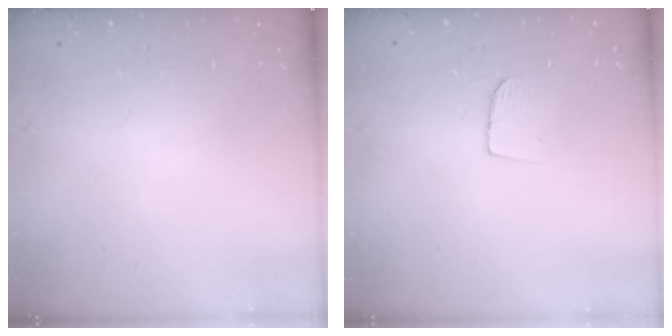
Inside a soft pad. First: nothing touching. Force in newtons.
{"total": 5.6, "press": 5.6, "slide": 0.4}